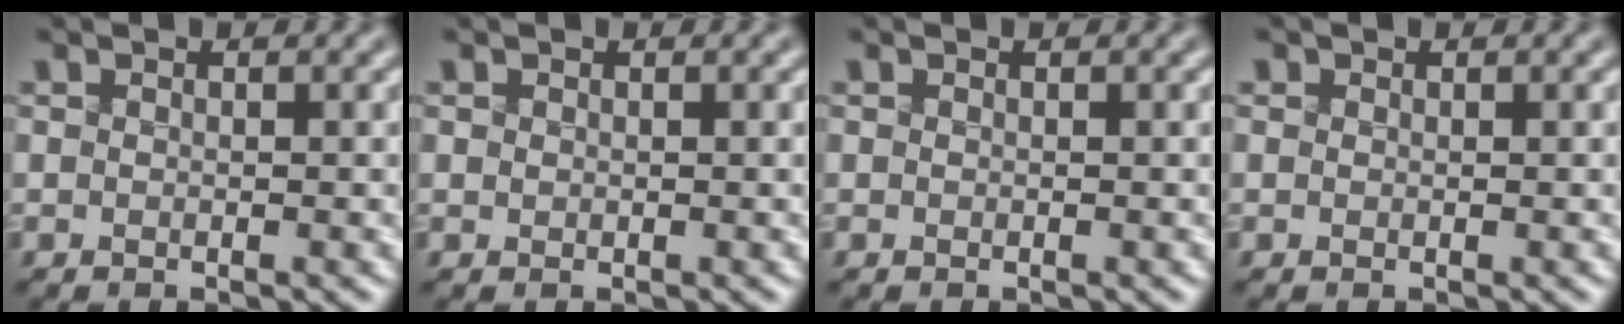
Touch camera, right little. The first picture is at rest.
{"total": 0.6, "force": [0.3, 0.5, 0.2], "torque": [-0.011, 0.005, 0.011]}
{"total": 0.0}
{"total": 0.9, "force": [0.5, 0.7, 0.4], "torque": [-0.011, 0.009, 0.002]}